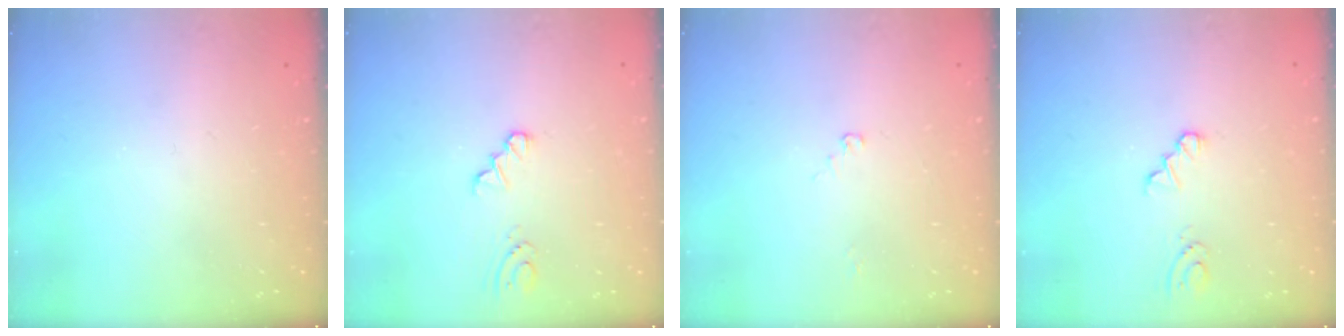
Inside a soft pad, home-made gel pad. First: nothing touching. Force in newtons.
{"total": 0.7, "press": 0.7, "slide": 0.1}
{"total": 2.0, "press": 2.0, "slide": 0.2}
{"total": 1.4, "press": 1.4, "slide": 0.2}